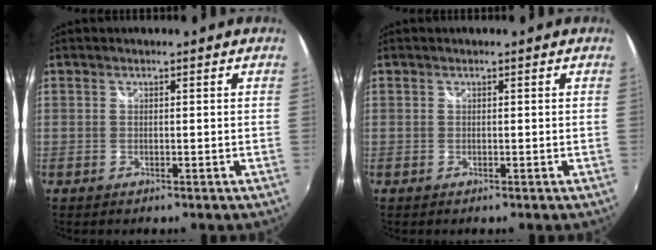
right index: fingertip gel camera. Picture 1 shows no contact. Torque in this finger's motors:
{"motor_torque": [-0.13, 0.11, 0.00, 0.00]}